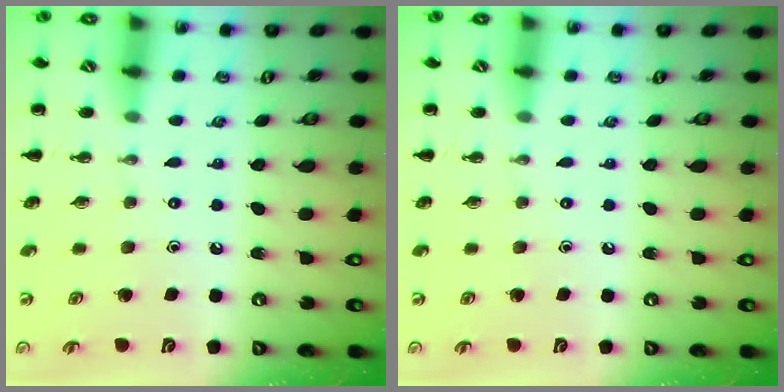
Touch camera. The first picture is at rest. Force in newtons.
{"total": 0.0}